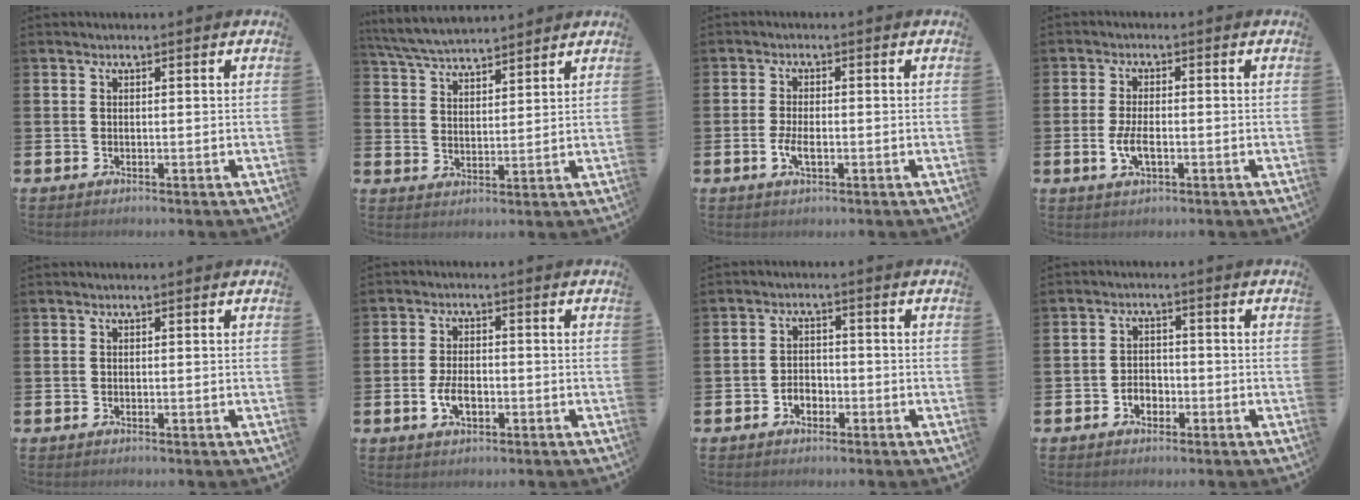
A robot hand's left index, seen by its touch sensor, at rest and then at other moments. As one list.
[{"total": 5.7, "force": [5.6, 0.8, 1.0], "torque": [-0.040, -0.026, 0.100]}, {"total": 2.7, "force": [-0.7, 1.1, 2.3], "torque": [-0.041, -0.006, -0.017]}, {"total": 3.6, "force": [-0.8, 1.6, 3.2], "torque": [-0.055, -0.002, -0.017]}, {"total": 0.0}, {"total": 4.0, "force": [-1.1, 2.2, 3.1], "torque": [-0.053, -0.001, -0.023]}, {"total": 2.2, "force": [-1.3, 1.6, 0.9], "torque": [-0.013, 0.000, -0.030]}, {"total": 2.4, "force": [-1.3, 1.8, 1.0], "torque": [-0.014, 0.001, -0.030]}]